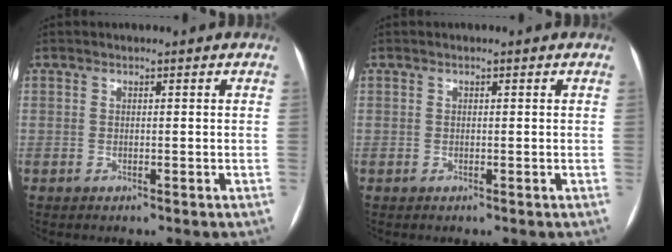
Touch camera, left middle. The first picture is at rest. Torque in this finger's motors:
{"motor_torque": [-0.05, 0.04, -0.04, -0.01]}